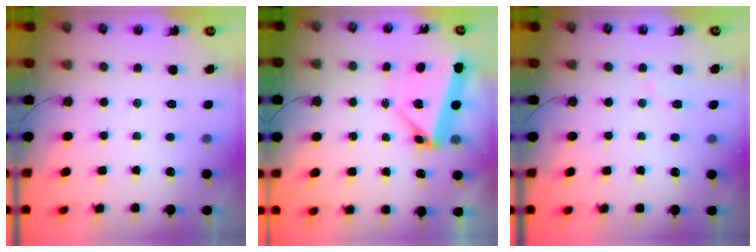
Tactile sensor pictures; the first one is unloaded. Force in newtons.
{"total": 5.7, "press": 4.8, "slide": 3.1}
{"total": 5.1, "press": 4.8, "slide": 1.6}